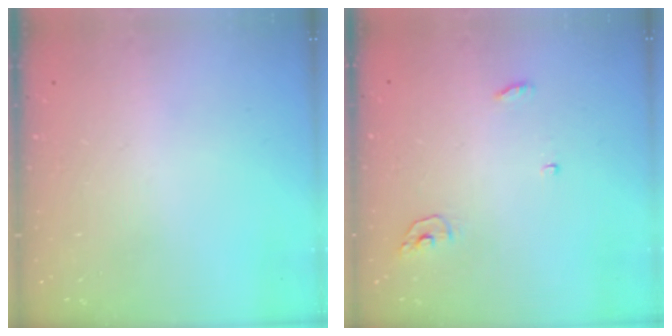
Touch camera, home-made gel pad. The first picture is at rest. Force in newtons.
{"total": 3.8, "press": 3.8, "slide": 0.5}